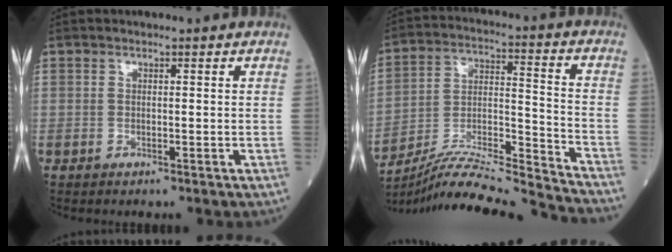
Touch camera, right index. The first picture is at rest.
{"total": 21.4, "force": [-20.4, -1.3, 6.4], "torque": [-0.133, -0.010, -0.333]}